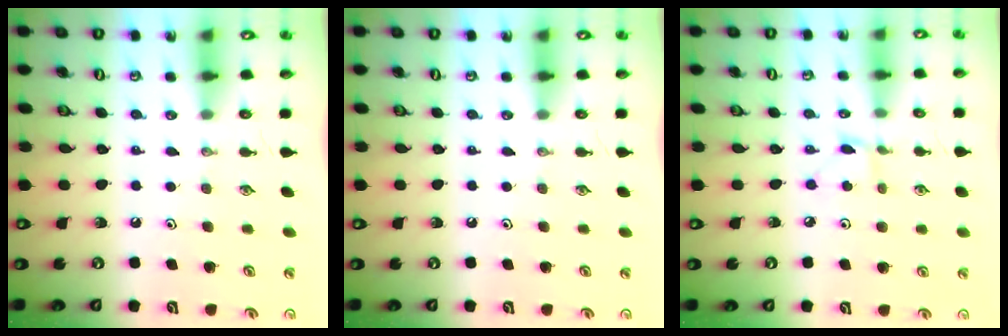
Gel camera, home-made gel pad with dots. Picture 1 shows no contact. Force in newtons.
{"total": 0.0}
{"total": 2.2, "press": 2.2, "slide": 0.3}